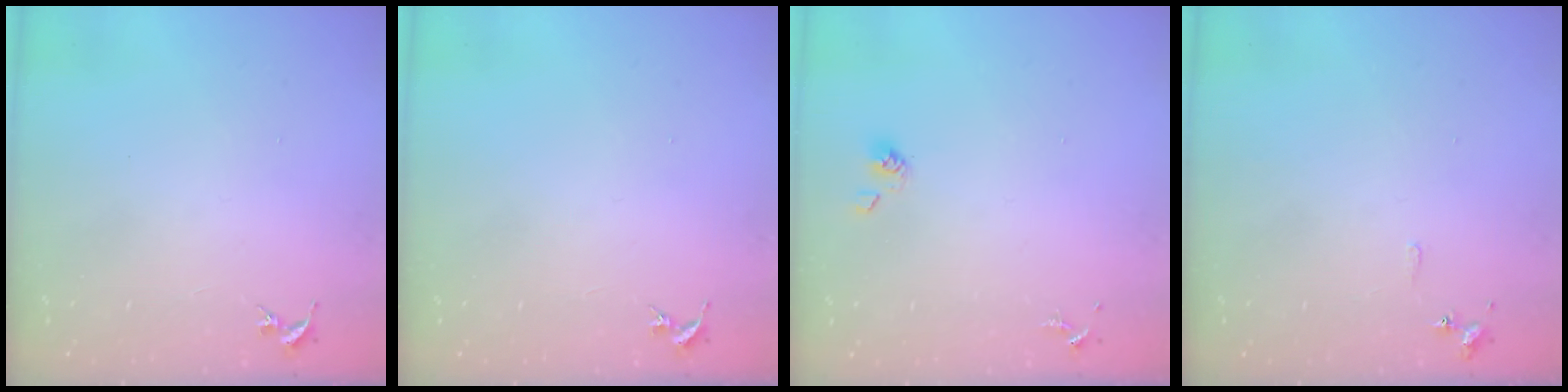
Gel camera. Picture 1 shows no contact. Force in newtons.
{"total": 0.0}
{"total": 4.4, "press": 3.7, "slide": 2.4}
{"total": 4.5, "press": 4.4, "slide": 0.6}